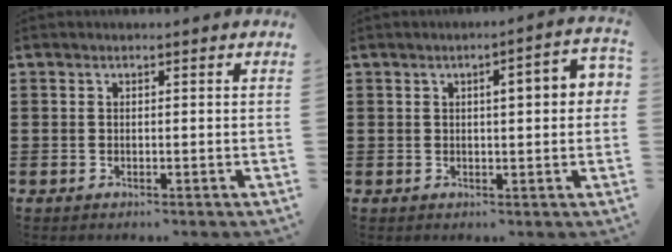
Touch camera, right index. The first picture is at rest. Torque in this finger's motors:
{"motor_torque": [1.27, -0.26, 0.27, 0.09]}